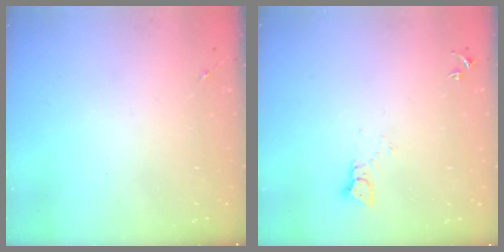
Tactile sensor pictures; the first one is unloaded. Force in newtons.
{"total": 3.2, "press": 3.2, "slide": 0.4}